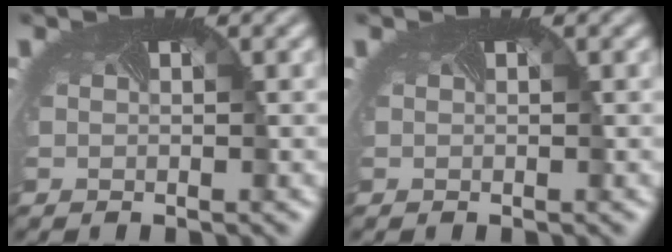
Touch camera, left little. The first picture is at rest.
{"total": 0.0}